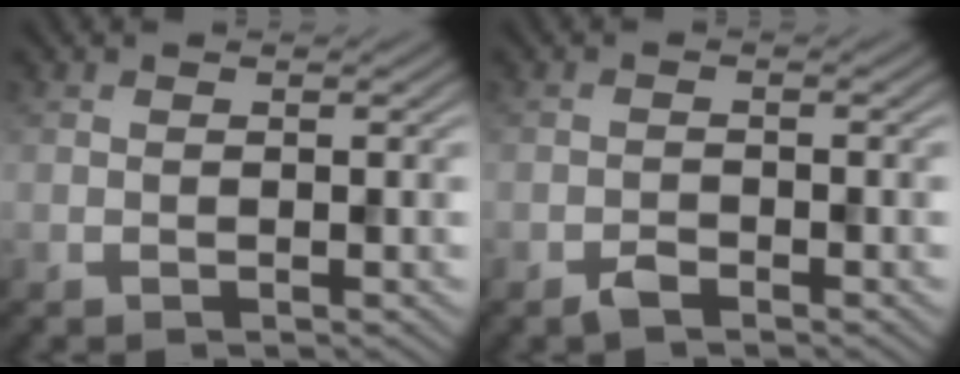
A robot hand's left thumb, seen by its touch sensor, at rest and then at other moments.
{"total": 1.4, "force": [-1.1, 0.5, 0.7], "torque": [-0.011, 0.000, -0.024]}